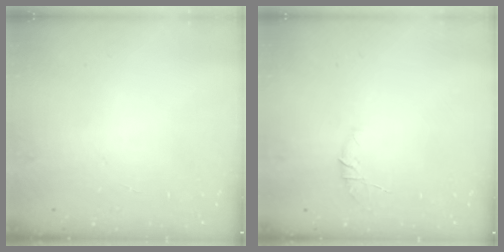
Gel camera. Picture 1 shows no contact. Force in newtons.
{"total": 4.8, "press": 4.7, "slide": 1.2}